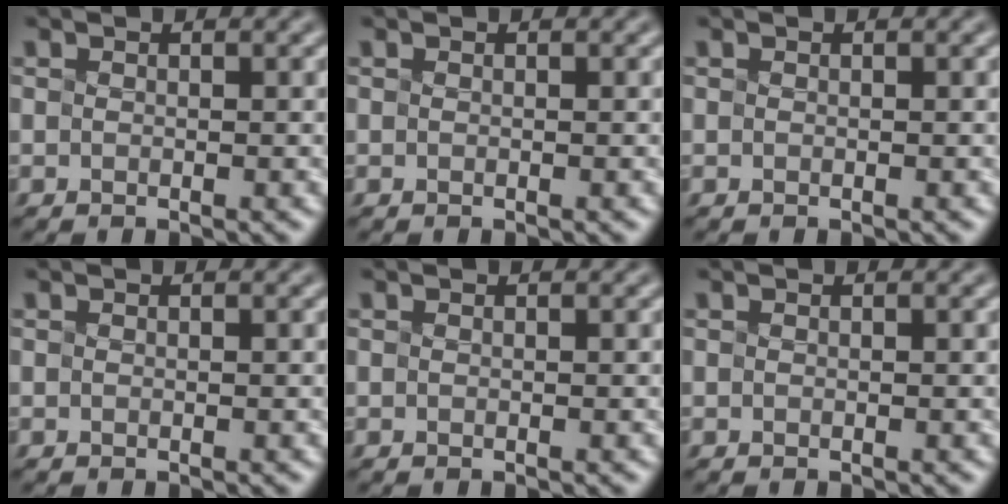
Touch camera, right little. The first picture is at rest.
{"total": 0.0}
{"total": 0.0}
{"total": 0.0}
{"total": 0.0}
{"total": 0.0}